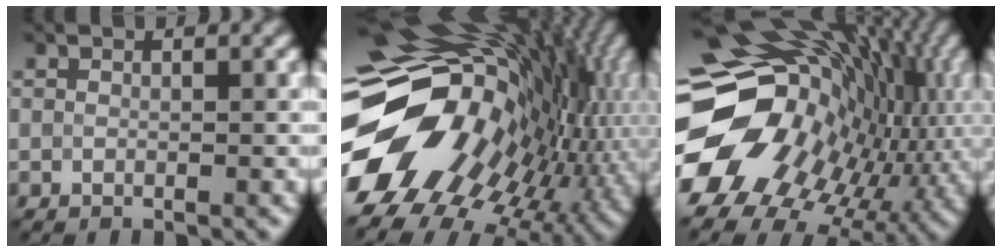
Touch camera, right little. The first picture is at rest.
{"total": 19.0, "force": [-1.2, 12.5, 14.2], "torque": [-0.280, -0.027, -0.005]}
{"total": 19.5, "force": [-0.5, 14.5, 13.0], "torque": [-0.255, -0.027, 0.014]}